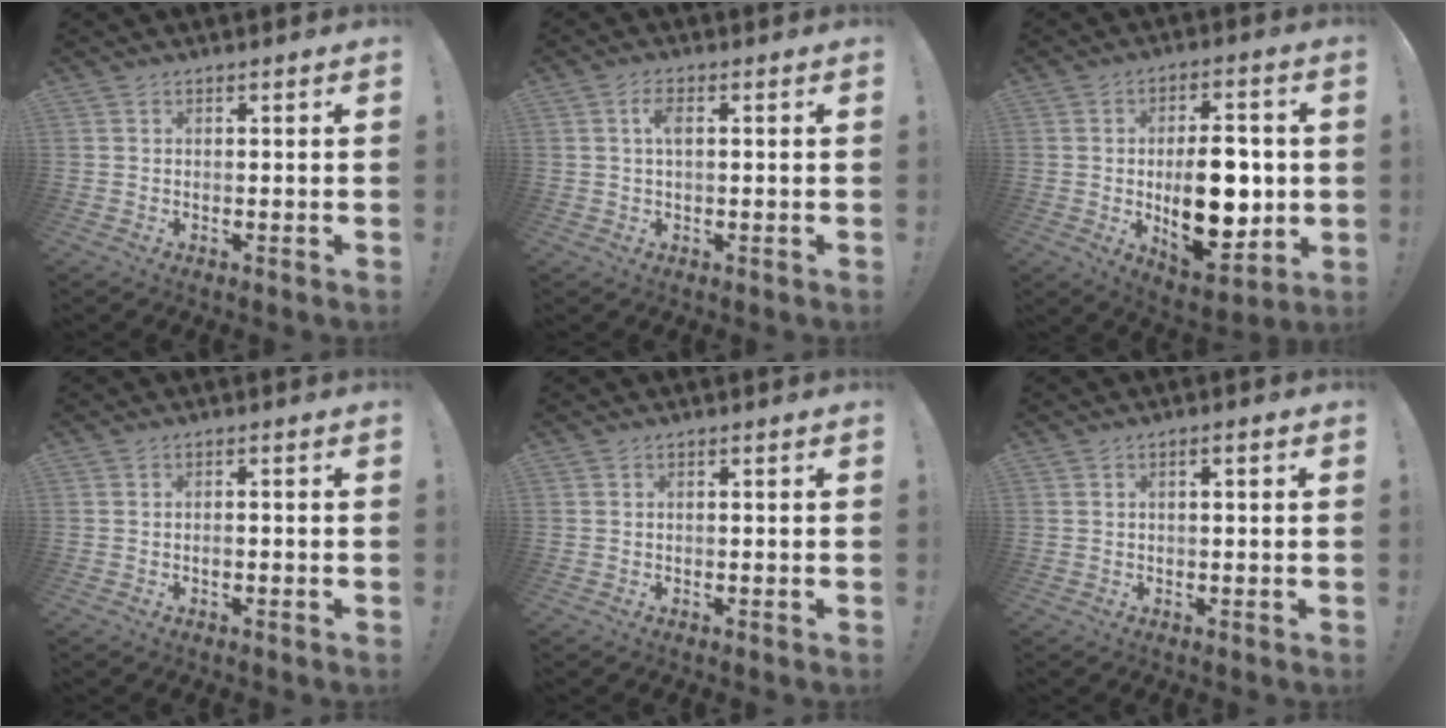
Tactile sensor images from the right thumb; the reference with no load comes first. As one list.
[{"total": 3.6, "force": [0.9, 1.5, 3.1], "torque": [-0.052, 0.002, 0.013]}, {"total": 17.7, "force": [-1.1, 9.4, 14.9], "torque": [-0.215, -0.010, -0.015]}, {"total": 1.0, "force": [-0.7, 0.2, 0.6], "torque": [-0.011, -0.001, -0.013]}, {"total": 0.0}, {"total": 1.8, "force": [0.0, 0.3, 1.8], "torque": [-0.025, 0.001, -0.002]}]